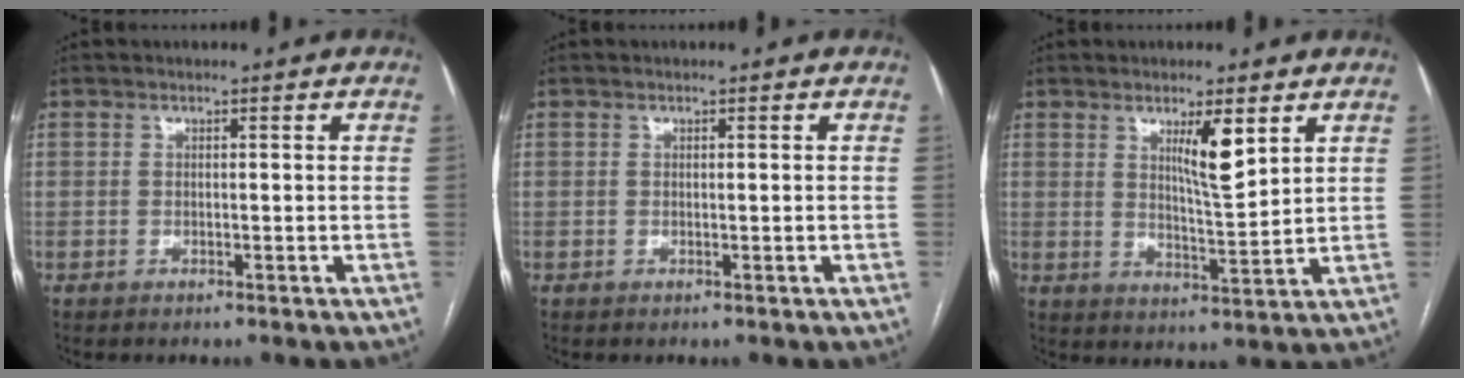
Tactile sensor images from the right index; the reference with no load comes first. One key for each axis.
{"total": 0.0}
{"total": 6.3, "fx": 3.2, "fy": 0.8, "fz": 5.4, "tx": -0.093, "ty": -0.011, "tz": 0.055}